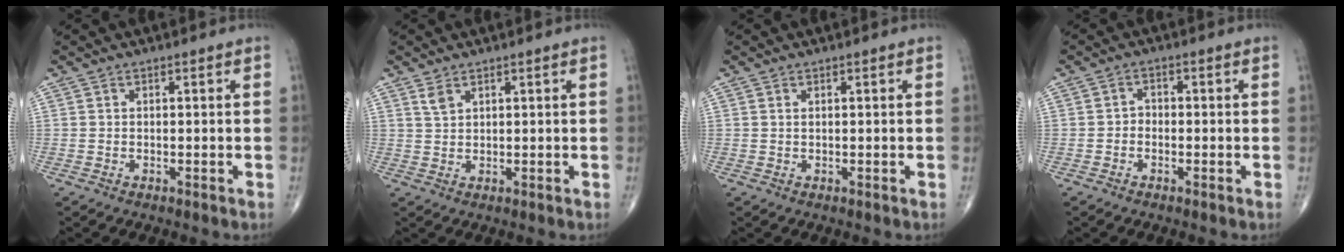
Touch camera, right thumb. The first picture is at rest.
{"total": 2.0, "force": [1.4, 0.9, 1.1], "torque": [-0.019, -0.002, 0.033]}
{"total": 0.0}
{"total": 1.7, "force": [-0.7, 1.4, 0.8], "torque": [-0.001, 0.010, -0.018]}